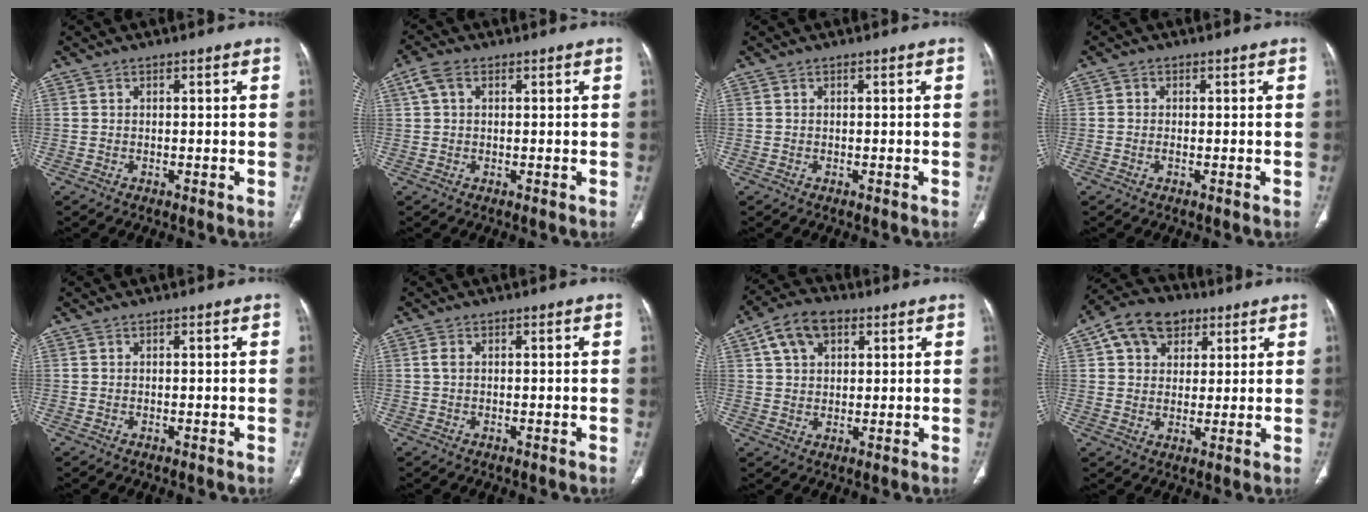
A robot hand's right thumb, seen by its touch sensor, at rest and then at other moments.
{"total": 3.4, "force": [1.2, 2.2, 2.3], "torque": [-0.052, 0.014, 0.026]}
{"total": 0.0}
{"total": 0.9, "force": [-0.2, 0.6, 0.7], "torque": [-0.011, 0.001, -0.005]}
{"total": 0.0}
{"total": 1.2, "force": [0.2, 0.7, 0.9], "torque": [-0.024, 0.004, 0.003]}
{"total": 8.9, "force": [3.9, 5.8, 5.6], "torque": [-0.086, 0.004, 0.063]}
{"total": 11.6, "force": [5.2, 8.4, 6.0], "torque": [-0.077, 0.000, 0.084]}